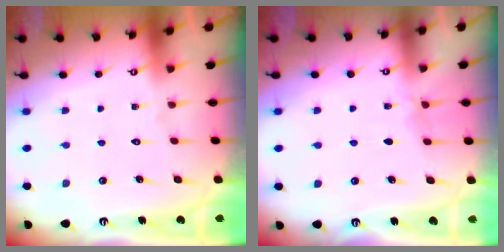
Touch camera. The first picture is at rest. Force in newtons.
{"total": 2.8, "press": 2.6, "slide": 0.9}